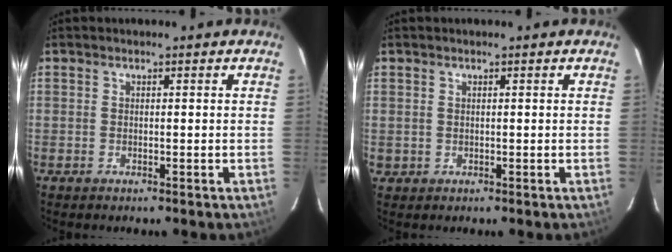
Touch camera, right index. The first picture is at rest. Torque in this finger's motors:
{"motor_torque": [-1.66, 0.30, -1.05, -0.21]}